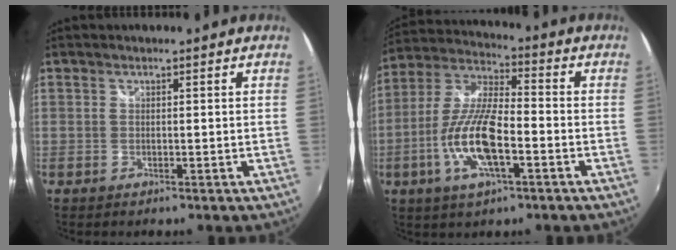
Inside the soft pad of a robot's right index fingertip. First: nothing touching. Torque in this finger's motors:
{"motor_torque": [1.23, -0.91, 0.75, 0.14]}